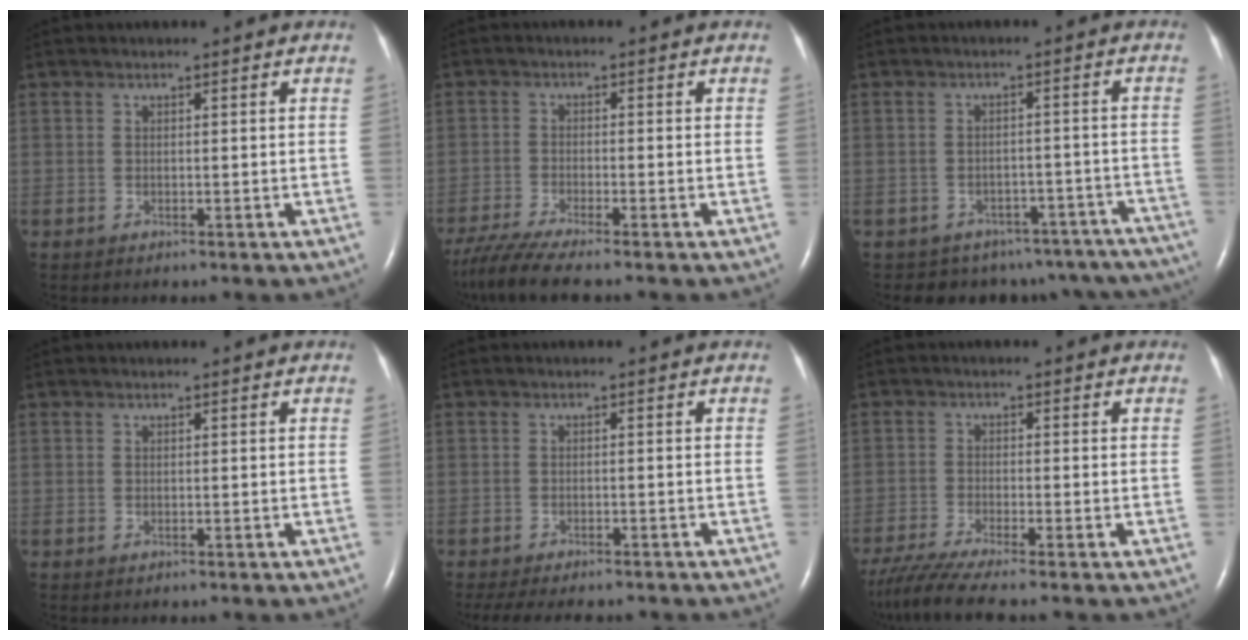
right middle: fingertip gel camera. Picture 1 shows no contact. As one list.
[{"total": 6.6, "force": [-5.6, -0.6, 3.5], "torque": [-0.067, -0.024, -0.100]}, {"total": 15.6, "force": [-13.2, 7.9, 2.7], "torque": [-0.034, 0.038, -0.135]}, {"total": 0.0}, {"total": 10.3, "force": [-8.8, 2.8, 4.6], "torque": [-0.078, -0.012, -0.116]}, {"total": 6.8, "force": [-5.6, -0.9, 3.7], "torque": [-0.069, -0.026, -0.100]}]